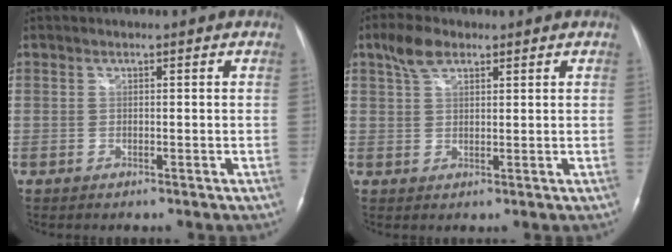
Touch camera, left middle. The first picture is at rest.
{"total": 4.2, "force": [2.7, 2.1, 2.5], "torque": [-0.057, 0.014, 0.056]}